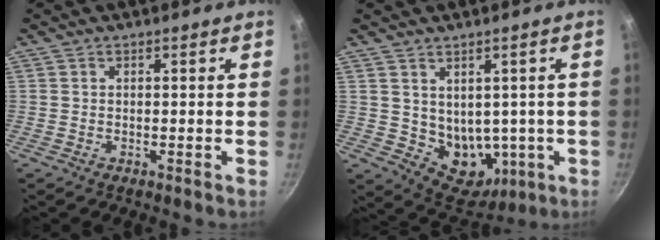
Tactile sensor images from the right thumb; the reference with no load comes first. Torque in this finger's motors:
{"motor_torque": [-0.56, 0.75, 0.36, 0.64, 0.01]}